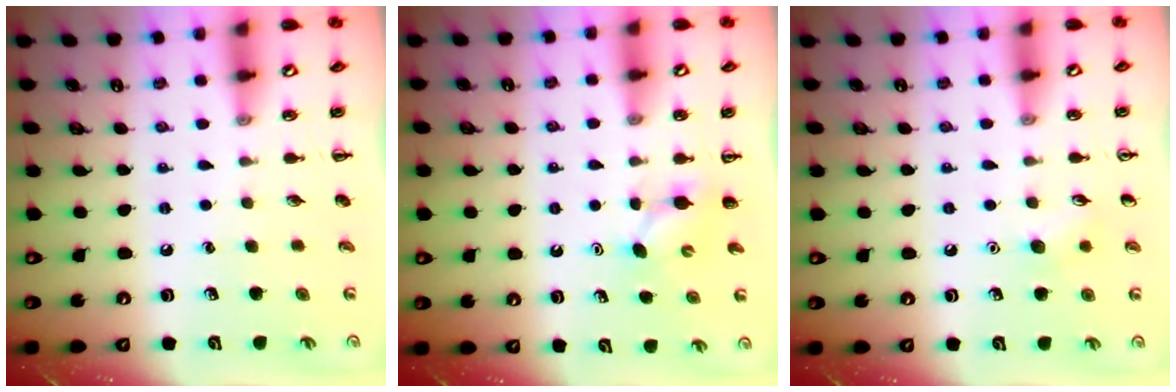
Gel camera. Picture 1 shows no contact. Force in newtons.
{"total": 3.6, "press": 3.4, "slide": 1.1}
{"total": 5.3, "press": 5.0, "slide": 1.6}